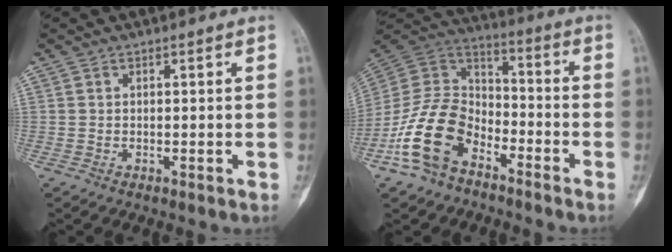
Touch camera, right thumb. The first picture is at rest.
{"total": 16.0, "force": [-8.6, 9.9, 9.2], "torque": [-0.168, 0.069, -0.174]}